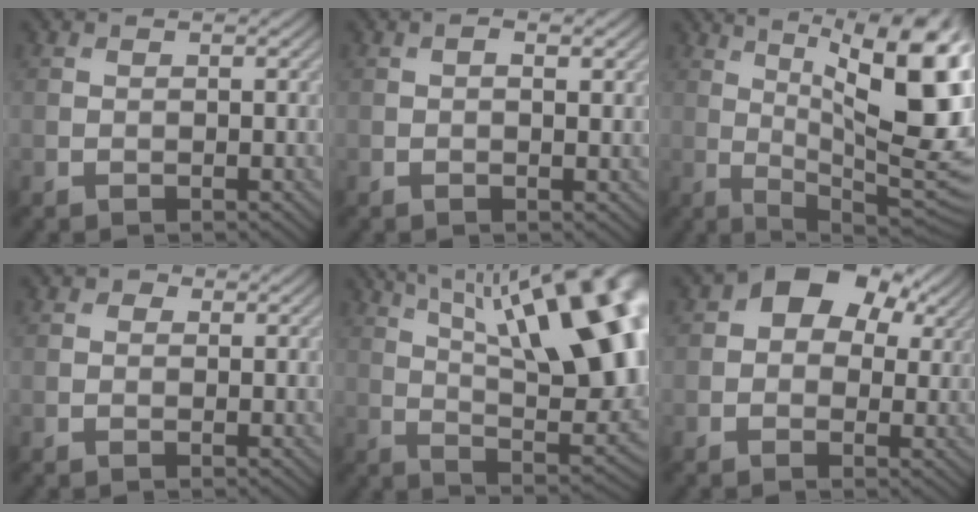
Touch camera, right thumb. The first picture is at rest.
{"total": 1.9, "force": [0.5, 0.7, 1.7], "torque": [-0.028, -0.001, 0.007]}
{"total": 17.4, "force": [5.0, 5.4, 15.8], "torque": [-0.220, 0.028, 0.084]}
{"total": 0.8, "force": [0.3, 0.7, 0.3], "torque": [-0.001, -0.004, -0.003]}
{"total": 20.7, "force": [7.7, 7.9, 17.5], "torque": [-0.255, 0.047, 0.119]}
{"total": 8.7, "force": [3.2, 5.8, 5.7], "torque": [-0.084, 0.006, 0.044]}